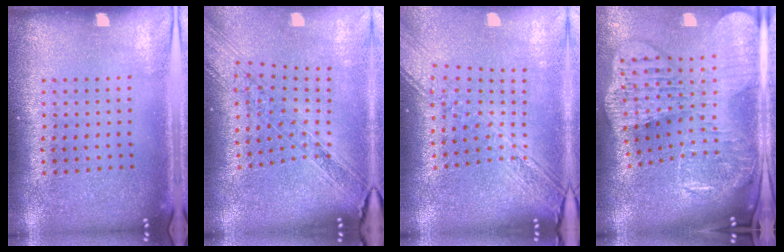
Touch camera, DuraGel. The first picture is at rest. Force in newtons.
{"total": 1.7, "press": 1.5, "slide": 0.8}
{"total": 2.9, "press": 2.3, "slide": 1.9}
{"total": 4.3, "press": 3.3, "slide": 2.8}